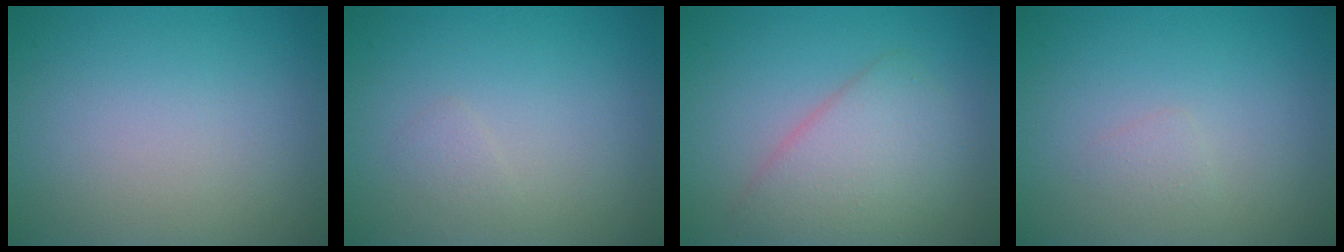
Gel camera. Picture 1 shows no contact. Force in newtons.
{"total": 0.7, "press": 0.7, "slide": 0.0}
{"total": 4.1, "press": 4.1, "slide": 0.1}
{"total": 0.7, "press": 0.7, "slide": 0.0}